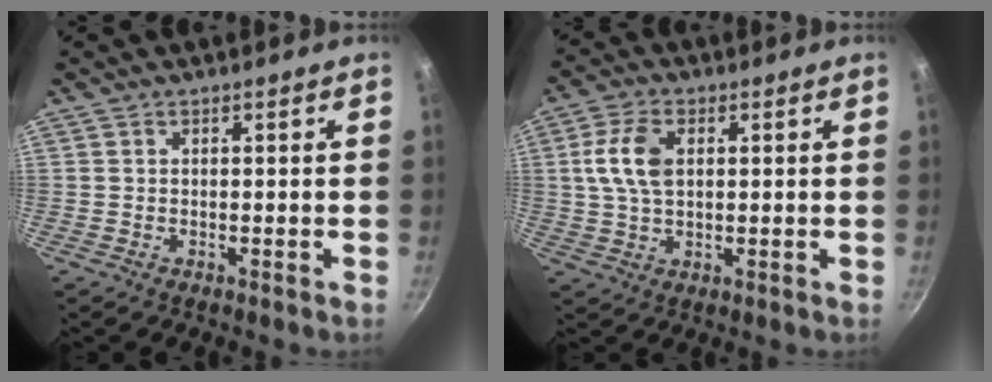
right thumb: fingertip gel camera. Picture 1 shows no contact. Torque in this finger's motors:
{"motor_torque": [1.85, 3.16, 1.16, -0.76, 0.77]}